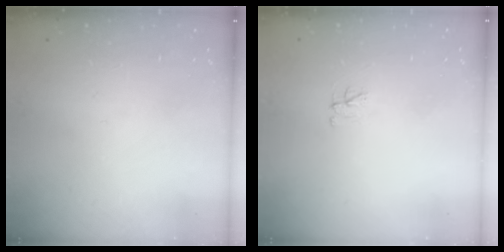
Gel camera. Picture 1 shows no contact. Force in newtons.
{"total": 3.1, "press": 3.1, "slide": 0.4}